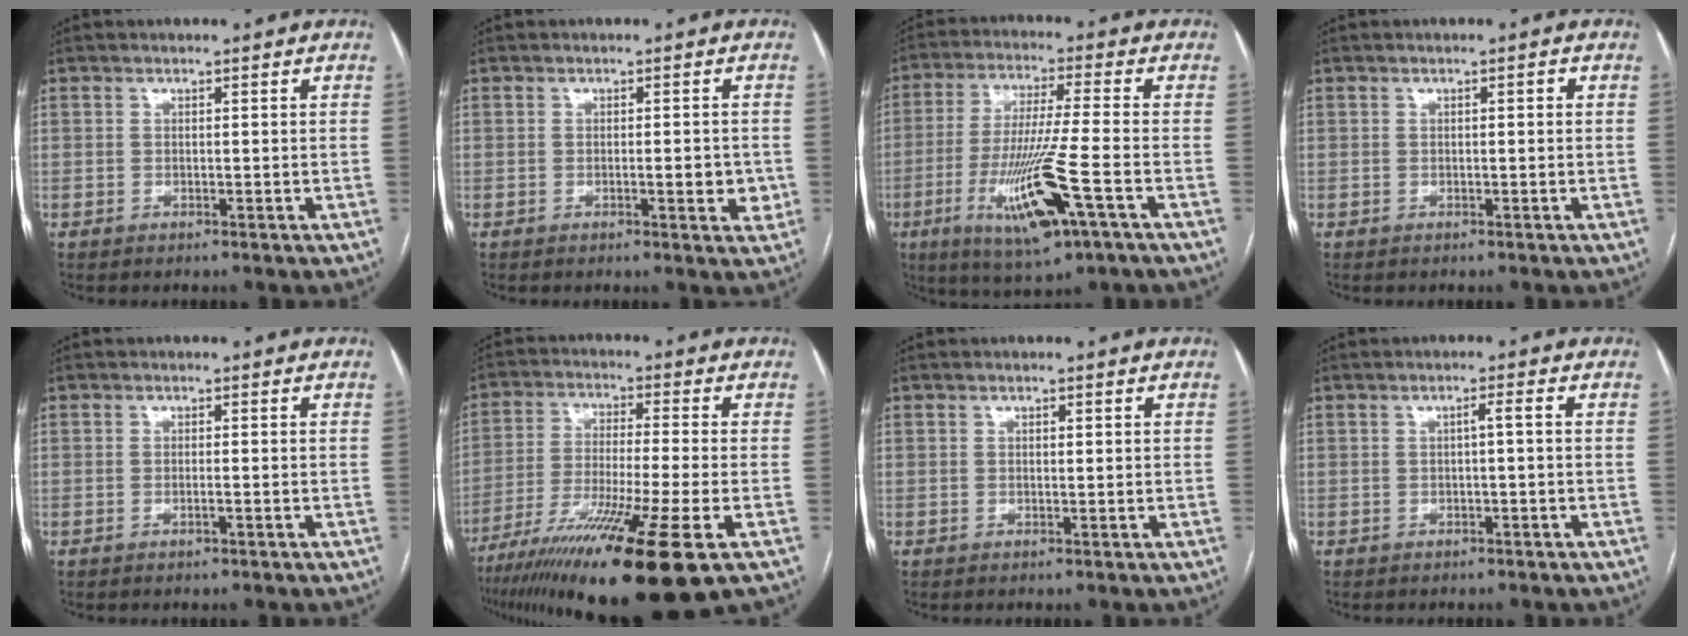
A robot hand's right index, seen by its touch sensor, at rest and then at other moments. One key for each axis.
{"total": 3.4, "fx": -0.5, "fy": 1.1, "fz": 3.2, "tx": -0.043, "ty": -0.002, "tz": -0.005}
{"total": 14.2, "fx": -5.4, "fy": 0.5, "fz": 13.1, "tx": -0.266, "ty": -0.029, "tz": -0.093}
{"total": 0.8, "fx": 0.1, "fy": 0.2, "fz": 0.8, "tx": -0.010, "ty": 0.003, "tz": 0.001}
{"total": 0.8, "fx": -0.3, "fy": 0.0, "fz": 0.7, "tx": -0.017, "ty": -0.001, "tz": -0.003}
{"total": 18.5, "fx": -10.8, "fy": -0.4, "fz": 15.0, "tx": -0.253, "ty": -0.049, "tz": -0.186}
{"total": 0.6, "fx": 0.3, "fy": 0.2, "fz": 0.5, "tx": -0.010, "ty": 0.000, "tz": 0.004}
{"total": 1.3, "fx": -0.1, "fy": 0.0, "fz": 1.3, "tx": -0.021, "ty": 0.004, "tz": 0.001}